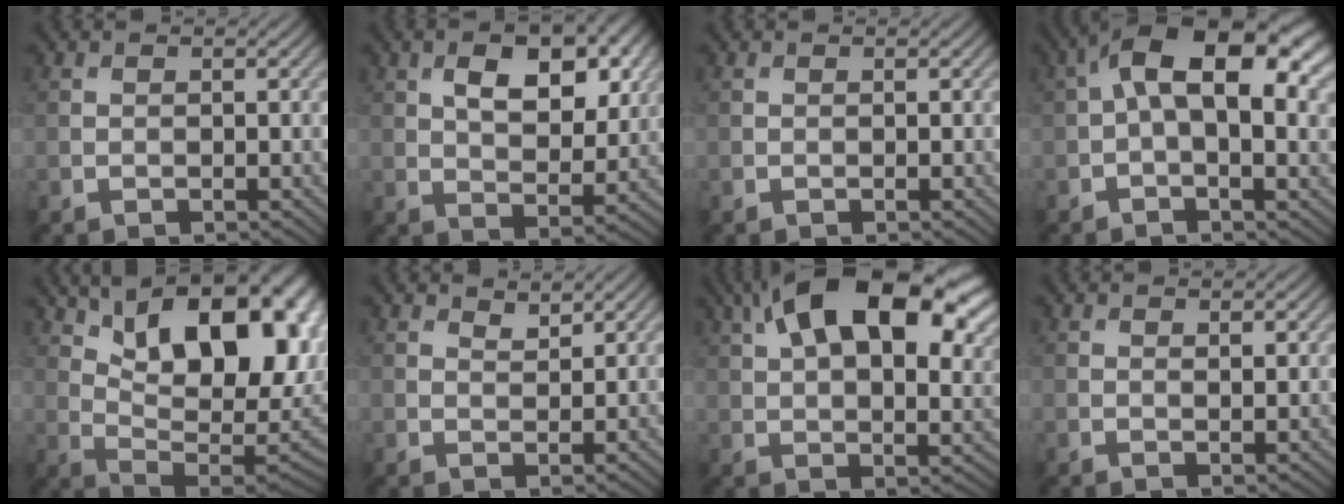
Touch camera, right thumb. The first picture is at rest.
{"total": 9.4, "force": [3.4, 5.0, 7.2], "torque": [-0.116, 0.000, 0.059]}
{"total": 0.0}
{"total": 13.7, "force": [3.1, 6.7, 11.5], "torque": [-0.187, 0.011, 0.048]}
{"total": 20.2, "force": [7.3, 10.1, 15.9], "torque": [-0.212, 0.033, 0.118]}
{"total": 1.6, "force": [1.4, 0.4, 0.5], "torque": [-0.012, -0.003, 0.032]}
{"total": 20.0, "force": [9.3, 9.7, 14.8], "torque": [-0.247, 0.040, 0.129]}
{"total": 1.1, "force": [0.6, 0.4, 0.9], "torque": [-0.015, -0.005, 0.015]}